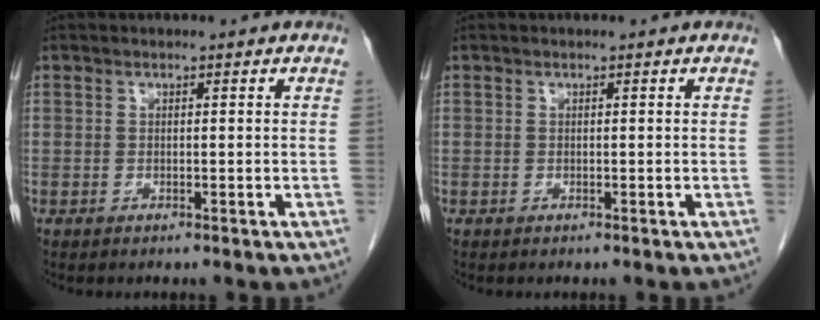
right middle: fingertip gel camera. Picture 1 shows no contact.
{"total": 0.0}